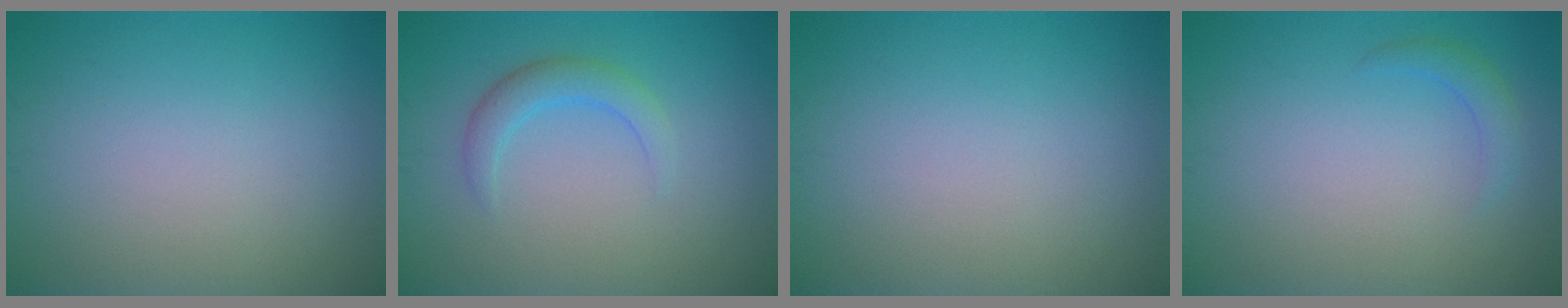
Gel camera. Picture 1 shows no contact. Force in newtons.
{"total": 2.3, "press": 2.3, "slide": 0.1}
{"total": 0.0}
{"total": 1.4, "press": 1.4, "slide": 0.0}